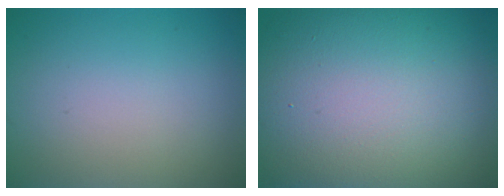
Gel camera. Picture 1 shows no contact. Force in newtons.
{"total": 19.6, "press": 19.6, "slide": 0.8}